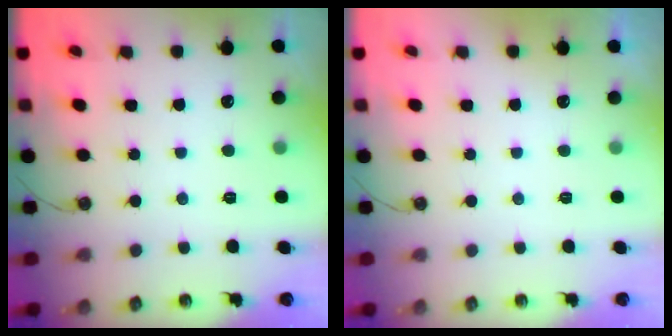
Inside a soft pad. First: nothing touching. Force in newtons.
{"total": 0.0}